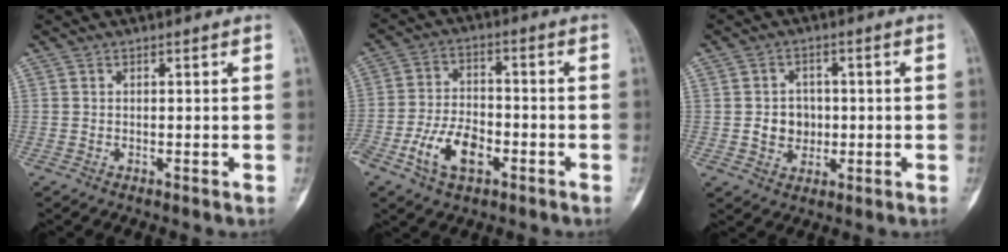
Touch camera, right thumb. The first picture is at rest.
{"total": 10.1, "force": [-4.3, 5.7, 7.2], "torque": [-0.132, 0.021, -0.080]}
{"total": 5.5, "force": [-0.3, 4.9, 2.6], "torque": [-0.015, 0.005, -0.004]}